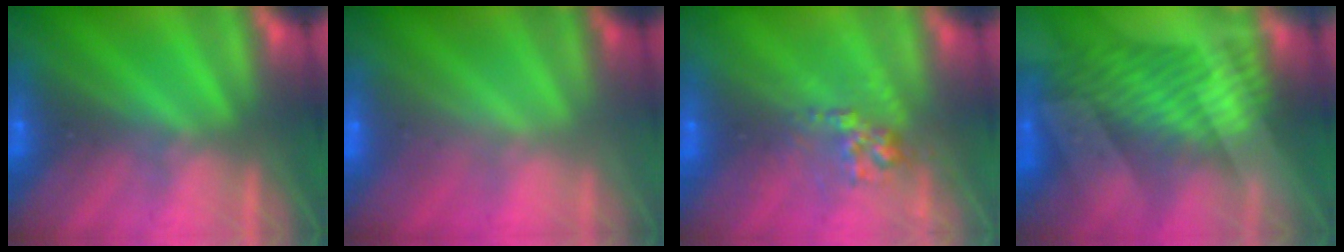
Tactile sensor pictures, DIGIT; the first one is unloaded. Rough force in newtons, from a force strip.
{"total": 2.3}
{"total": 2.7}
{"total": 8.0}